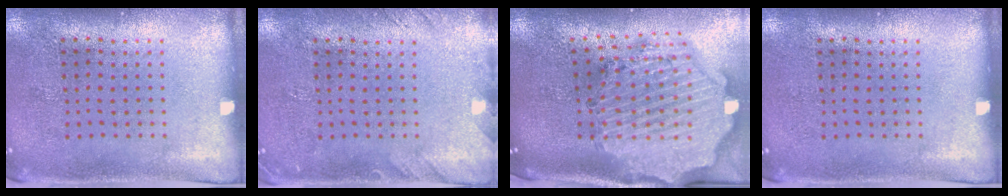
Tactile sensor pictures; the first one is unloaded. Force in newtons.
{"total": 1.5, "press": 1.5, "slide": 0.2}
{"total": 3.3, "press": 2.8, "slide": 1.7}
{"total": 0.0}